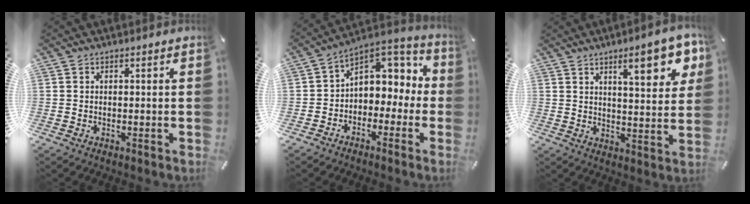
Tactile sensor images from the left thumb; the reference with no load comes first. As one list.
[{"total": 7.7, "force": [1.3, 6.7, 3.4], "torque": [-0.051, -0.007, 0.026]}, {"total": 12.8, "force": [6.9, 3.8, 10.1], "torque": [-0.140, -0.028, 0.109]}]